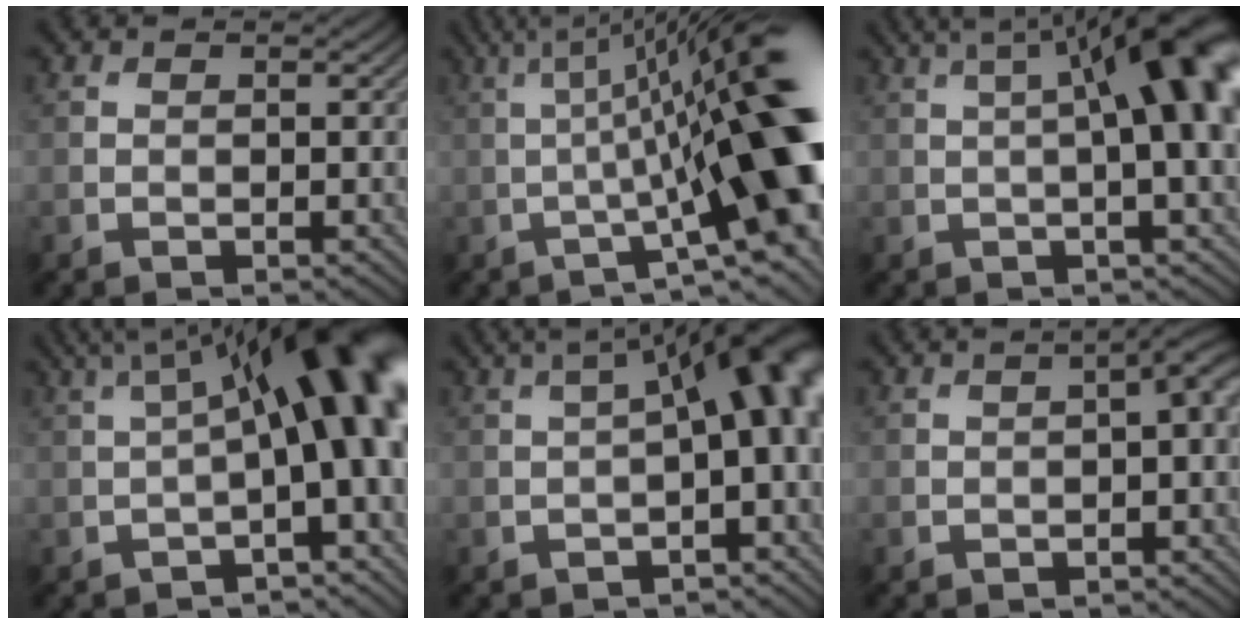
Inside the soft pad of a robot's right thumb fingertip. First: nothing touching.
{"total": 16.1, "force": [-1.1, 3.3, 15.8], "torque": [-0.204, 0.014, -0.012]}
{"total": 13.4, "force": [2.7, 3.5, 12.6], "torque": [-0.149, 0.032, 0.037]}
{"total": 13.3, "force": [1.2, 3.7, 12.8], "torque": [-0.172, 0.020, 0.015]}
{"total": 9.1, "force": [0.6, 3.0, 8.6], "torque": [-0.114, 0.016, 0.009]}
{"total": 3.2, "force": [0.3, 0.8, 3.1], "torque": [-0.045, 0.010, 0.005]}